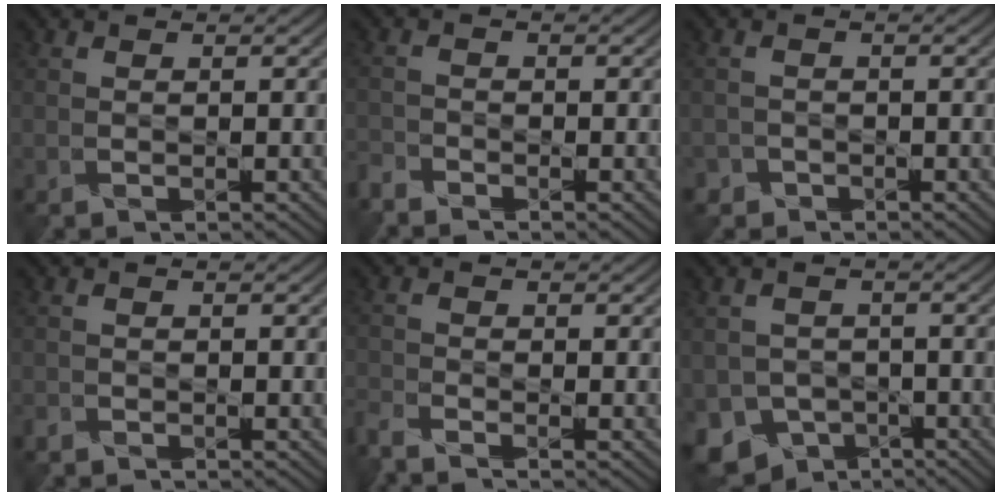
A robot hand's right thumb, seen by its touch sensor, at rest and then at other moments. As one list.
[{"total": 2.5, "force": [-2.4, 0.4, 0.5], "torque": [-0.015, -0.010, -0.059]}, {"total": 1.6, "force": [-1.2, 1.1, 0.0], "torque": [0.007, -0.001, -0.028]}, {"total": 0.8, "force": [-0.7, 0.4, 0.2], "torque": [-0.006, -0.002, -0.016]}, {"total": 3.6, "force": [-3.0, 0.9, 1.8], "torque": [-0.047, -0.016, -0.071]}, {"total": 7.4, "force": [-4.1, 5.6, 2.5], "torque": [-0.051, -0.022, -0.072]}]